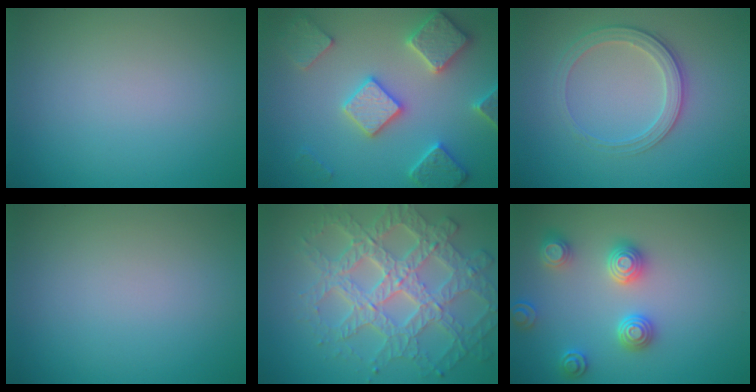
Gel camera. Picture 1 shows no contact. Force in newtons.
{"total": 5.7, "press": 5.6, "slide": 1.1}
{"total": 2.8, "press": 2.6, "slide": 0.9}
{"total": 0.0}
{"total": 6.4, "press": 5.8, "slide": 2.8}
{"total": 3.5, "press": 3.4, "slide": 0.8}